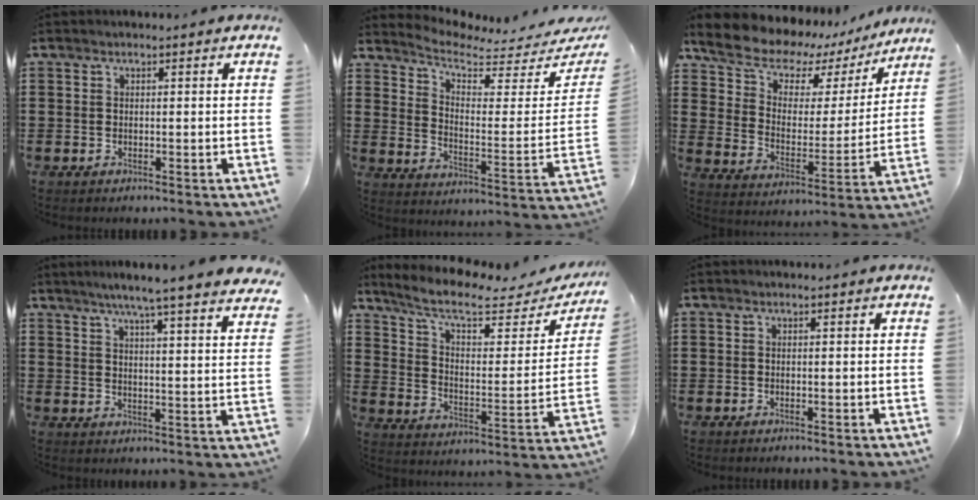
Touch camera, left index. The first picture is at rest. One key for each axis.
{"total": 5.1, "fx": 4.5, "fy": 1.2, "fz": 2.3, "tx": -0.071, "ty": -0.038, "tz": 0.072}
{"total": 8.1, "fx": 6.9, "fy": 3.7, "fz": 1.8, "tx": -0.072, "ty": -0.048, "tz": 0.119}
{"total": 5.8, "fx": 5.0, "fy": -1.1, "fz": 2.7, "tx": -0.071, "ty": -0.032, "tz": 0.082}
{"total": 8.3, "fx": 6.2, "fy": 1.8, "fz": 5.1, "tx": -0.125, "ty": -0.035, "tz": 0.105}
{"total": 0.0}